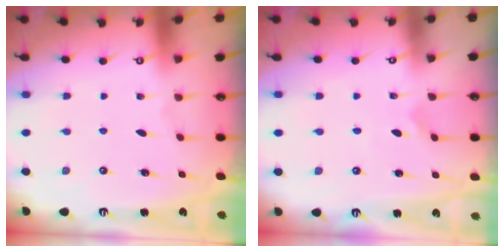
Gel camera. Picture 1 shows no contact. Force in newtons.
{"total": 1.6, "press": 1.6, "slide": 0.0}